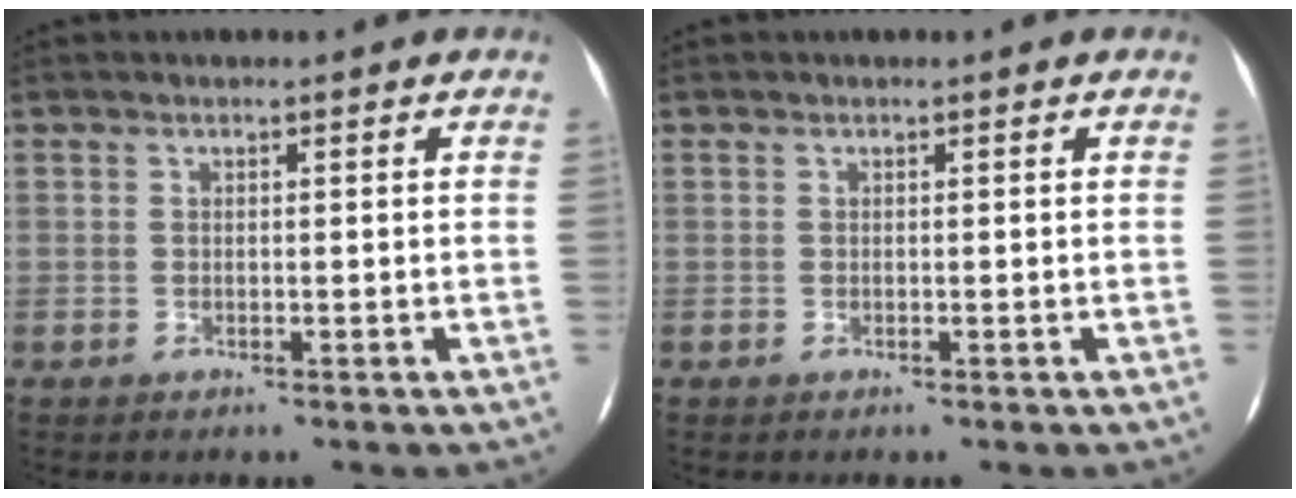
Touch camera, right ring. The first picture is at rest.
{"total": 0.0}